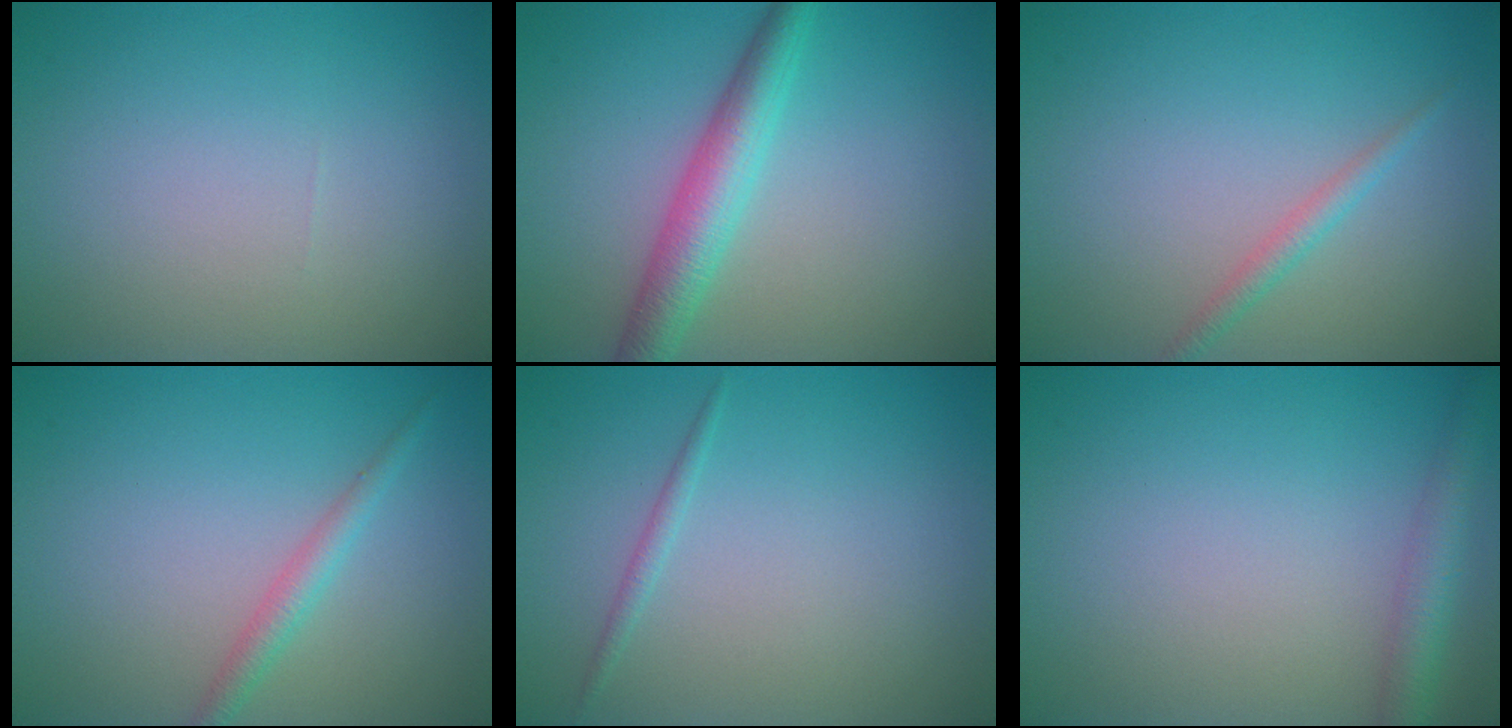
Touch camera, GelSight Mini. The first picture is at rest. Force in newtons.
{"total": 4.3, "press": 4.3, "slide": 0.2}
{"total": 1.4, "press": 1.4, "slide": 0.1}
{"total": 1.8, "press": 1.8, "slide": 0.1}
{"total": 0.8, "press": 0.8, "slide": 0.0}
{"total": 2.9, "press": 2.9, "slide": 0.1}